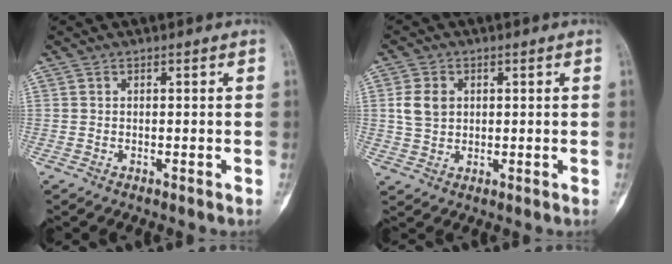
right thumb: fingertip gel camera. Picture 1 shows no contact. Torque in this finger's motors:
{"motor_torque": [0.51, 0.58, 0.34, -0.16, 0.04]}